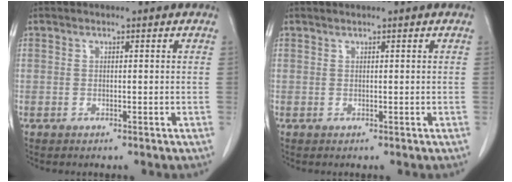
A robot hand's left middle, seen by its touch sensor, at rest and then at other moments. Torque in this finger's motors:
{"motor_torque": [0.67, -0.64, -0.03, 0.00]}